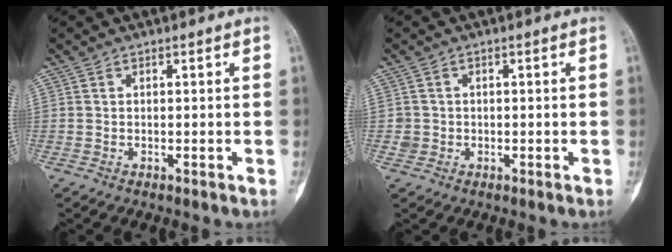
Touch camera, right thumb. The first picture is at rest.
{"total": 1.7, "force": [-0.2, 1.7, 0.2], "torque": [0.005, 0.007, -0.002]}